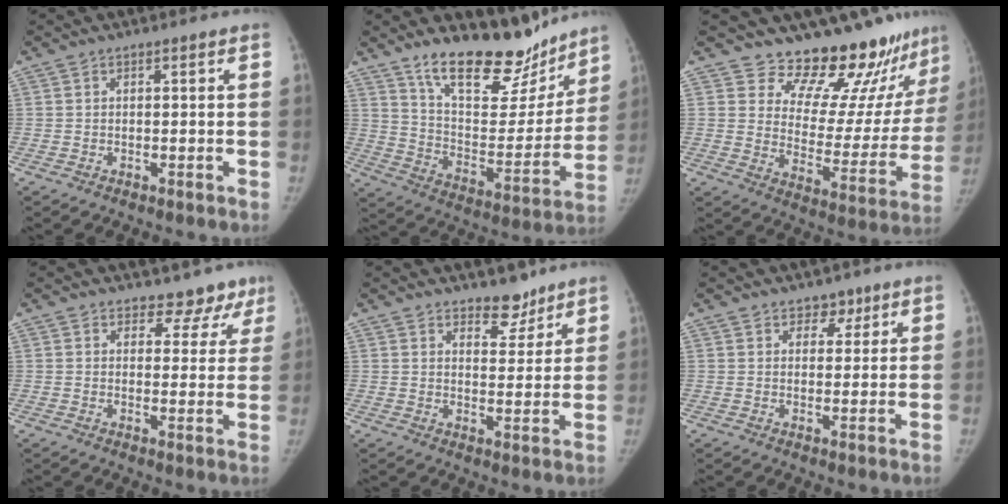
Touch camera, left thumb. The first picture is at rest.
{"total": 21.9, "force": [17.0, 8.7, 10.7], "torque": [-0.105, -0.103, 0.273]}
{"total": 17.7, "force": [16.1, 5.7, 4.8], "torque": [-0.002, -0.155, 0.210]}
{"total": 7.0, "force": [5.8, 4.0, 0.6], "torque": [0.040, -0.030, 0.054]}
{"total": 5.5, "force": [4.5, 2.7, 1.7], "torque": [0.008, -0.034, 0.069]}
{"total": 3.2, "force": [2.2, 2.3, 0.8], "torque": [0.018, -0.011, 0.028]}